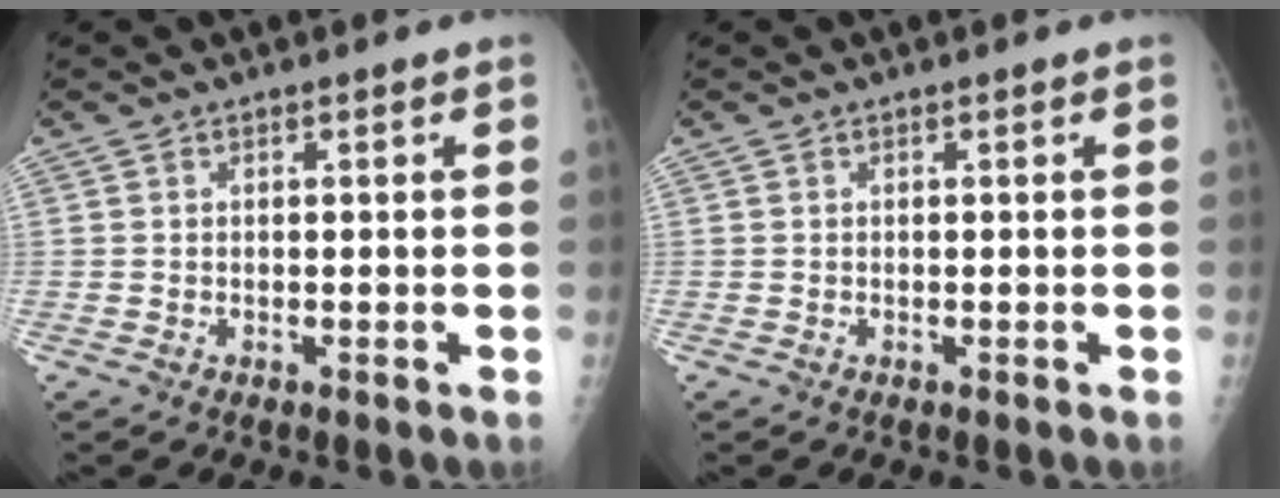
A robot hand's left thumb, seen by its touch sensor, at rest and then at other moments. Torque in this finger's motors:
{"motor_torque": [-0.02, 0.02, -0.05, 0.01, 0.00]}